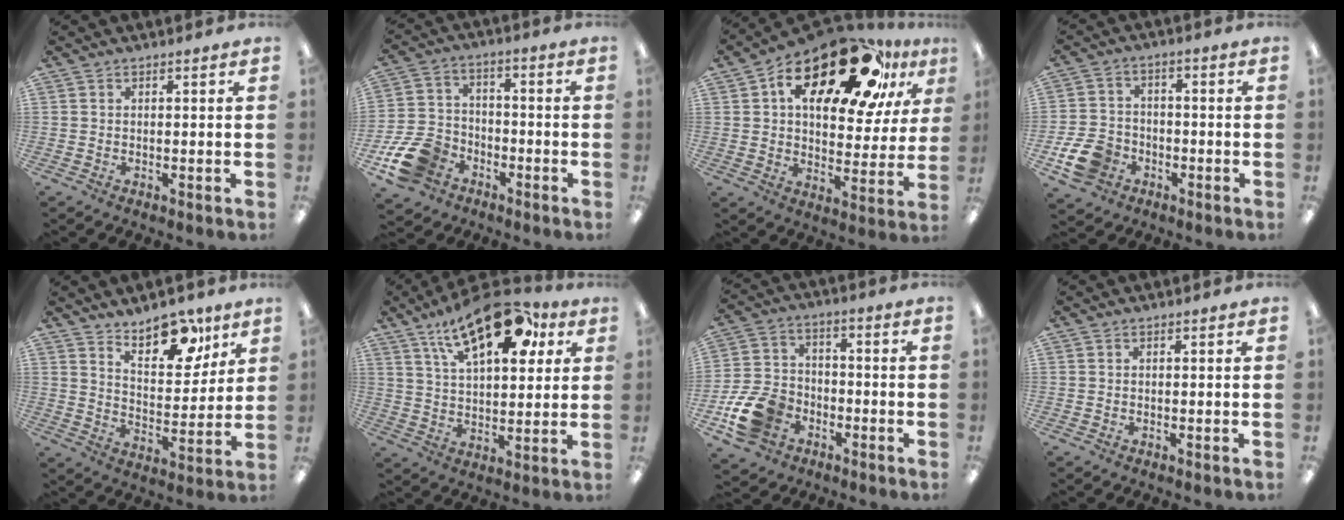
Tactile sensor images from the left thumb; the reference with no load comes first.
{"total": 12.6, "force": [-6.9, 8.8, 5.8], "torque": [-0.133, 0.049, -0.125]}
{"total": 24.9, "force": [14.7, 11.5, 16.5], "torque": [-0.260, -0.074, 0.245]}
{"total": 9.5, "force": [-4.2, 7.2, 4.6], "torque": [-0.106, 0.030, -0.074]}
{"total": 14.0, "force": [10.5, 6.4, 6.6], "torque": [-0.073, -0.070, 0.184]}
{"total": 20.2, "force": [11.7, 9.4, 13.6], "torque": [-0.200, -0.051, 0.193]}
{"total": 13.0, "force": [-6.1, 9.5, 6.6], "torque": [-0.151, 0.043, -0.108]}
{"total": 0.0}